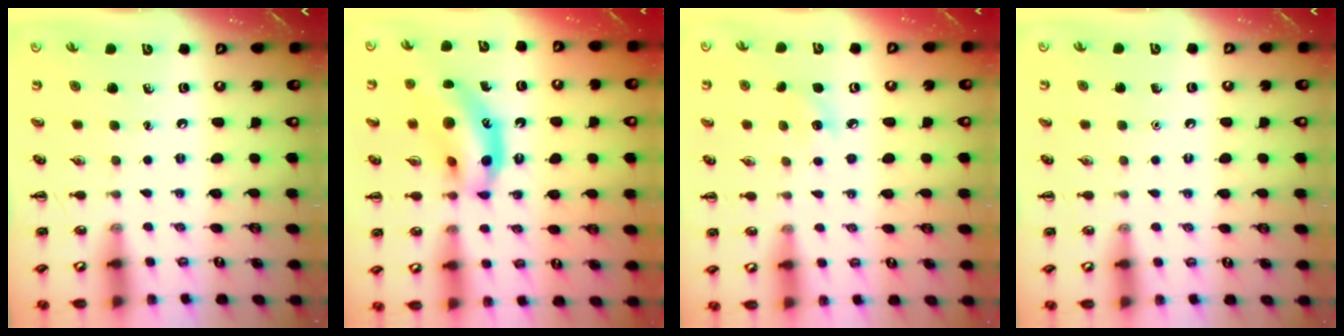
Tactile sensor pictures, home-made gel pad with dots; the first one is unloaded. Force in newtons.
{"total": 13.8, "press": 13.4, "slide": 3.3}
{"total": 6.3, "press": 6.0, "slide": 1.9}
{"total": 1.6, "press": 1.5, "slide": 0.1}